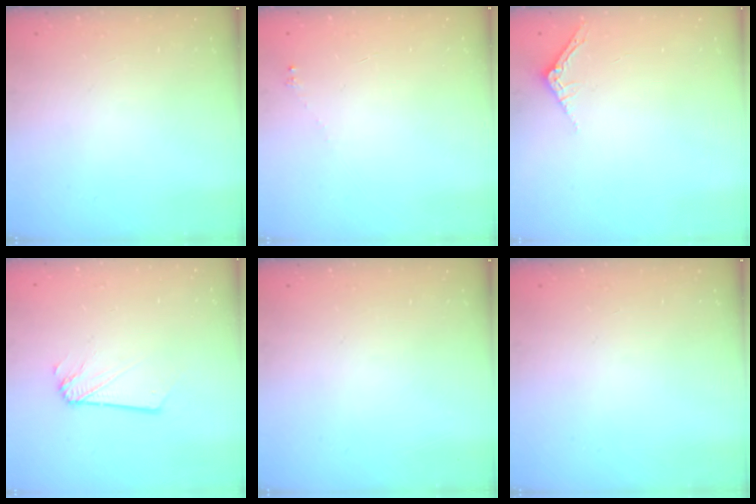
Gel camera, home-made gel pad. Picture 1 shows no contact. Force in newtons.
{"total": 1.7, "press": 1.6, "slide": 0.2}
{"total": 2.5, "press": 2.5, "slide": 0.2}
{"total": 1.2, "press": 1.2, "slide": 0.1}
{"total": 0.0}
{"total": 0.0}